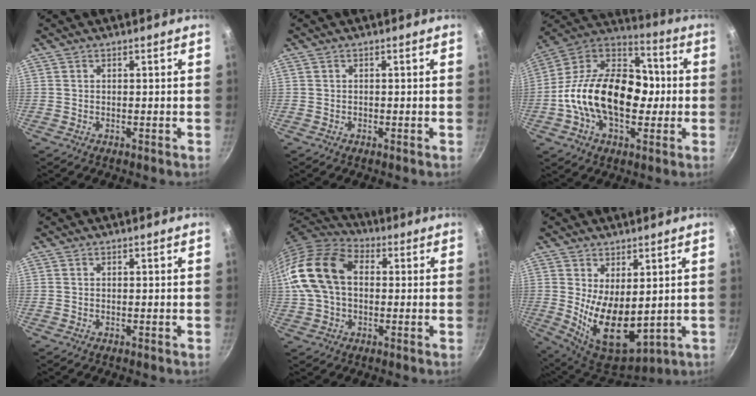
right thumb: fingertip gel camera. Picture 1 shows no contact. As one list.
[{"total": 0.0}, {"total": 24.3, "force": [-2.3, 15.8, 18.2], "torque": [-0.277, 0.047, -0.057]}, {"total": 0.0}, {"total": 16.3, "force": [1.4, 11.2, 11.7], "torque": [-0.209, 0.032, 0.012]}, {"total": 12.7, "force": [0.9, 6.8, 10.7], "torque": [-0.157, -0.038, 0.041]}]